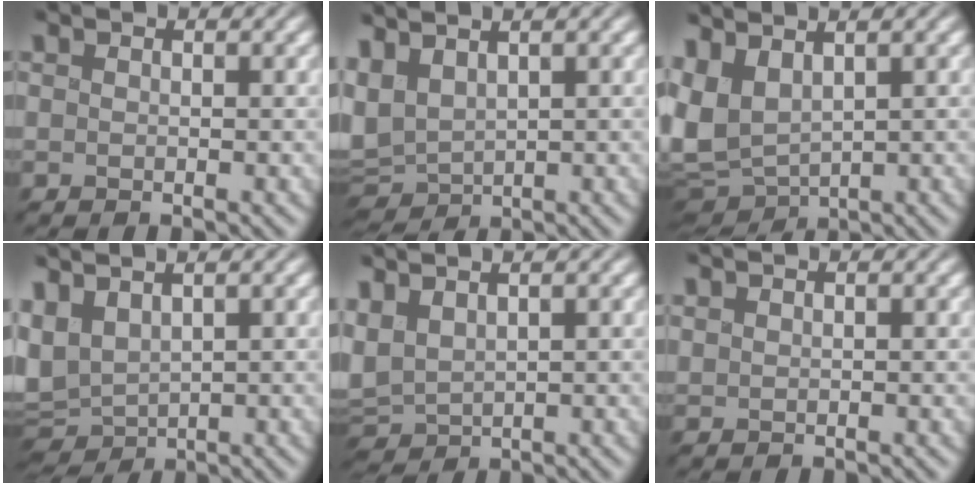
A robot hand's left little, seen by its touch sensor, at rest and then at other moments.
{"total": 4.0, "force": [1.0, 2.7, 2.7], "torque": [-0.079, 0.005, 0.025]}
{"total": 5.8, "force": [1.3, 3.3, 4.6], "torque": [-0.121, 0.003, 0.032]}
{"total": 4.9, "force": [0.8, 3.5, 3.4], "torque": [-0.100, 0.001, 0.029]}
{"total": 3.0, "force": [1.1, 1.9, 2.1], "torque": [-0.061, 0.008, 0.027]}
{"total": 0.6, "force": [0.6, 0.1, 0.0], "torque": [0.002, -0.003, 0.013]}